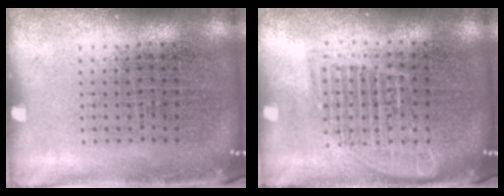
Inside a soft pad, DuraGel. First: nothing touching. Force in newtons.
{"total": 1.6, "press": 1.4, "slide": 0.8}